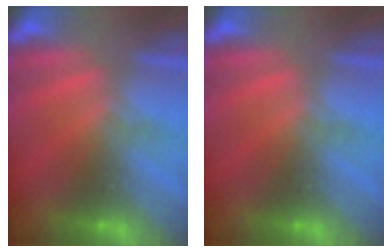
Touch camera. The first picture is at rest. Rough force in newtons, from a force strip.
{"total": 0.0}